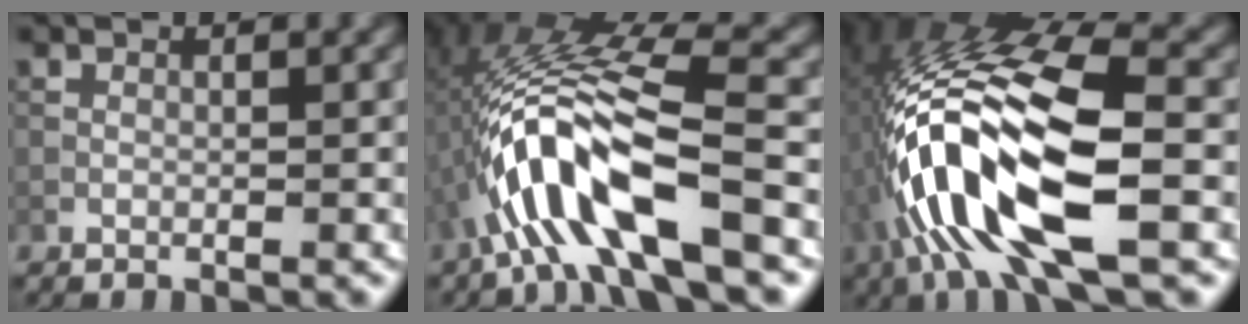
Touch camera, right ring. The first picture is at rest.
{"total": 9.8, "force": [-3.6, 2.3, 8.8], "torque": [-0.182, 0.021, -0.062]}
{"total": 13.9, "force": [-4.2, 4.7, 12.4], "torque": [-0.260, 0.008, -0.070]}